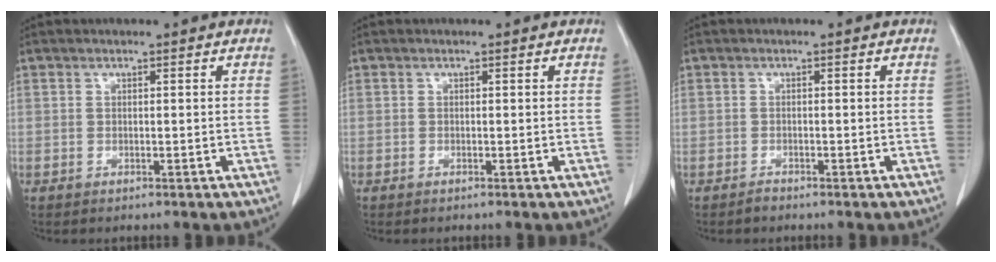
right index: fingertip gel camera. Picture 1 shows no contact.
{"total": 0.0}
{"total": 0.8, "force": [-0.7, 0.3, 0.0], "torque": [0.003, -0.001, -0.016]}